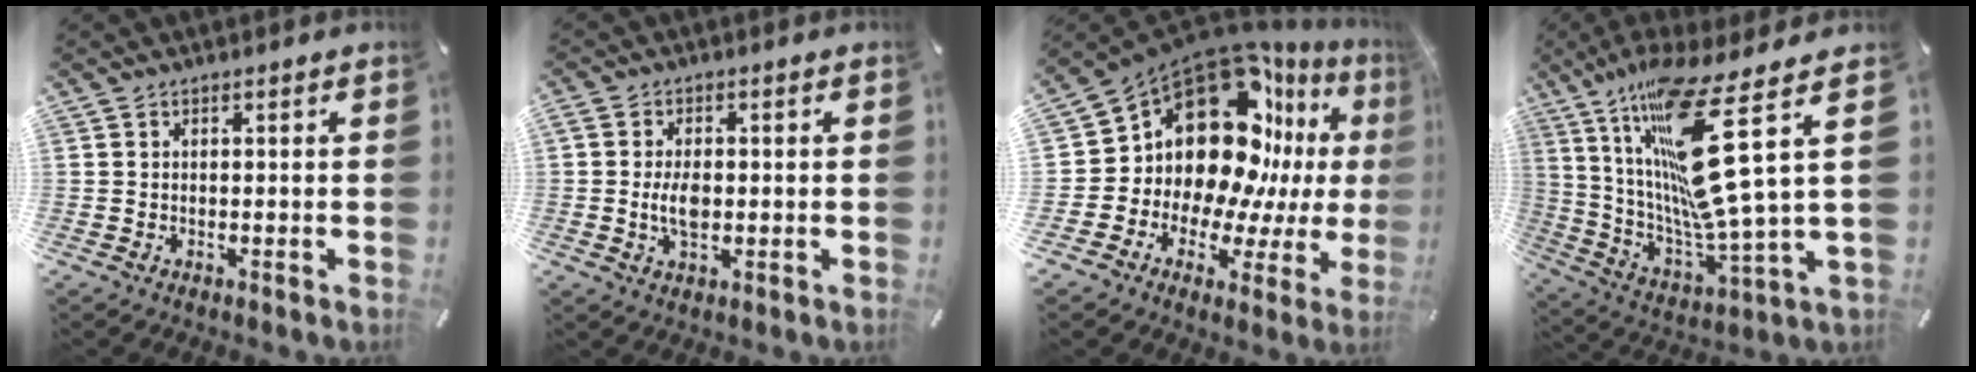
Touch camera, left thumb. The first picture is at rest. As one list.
[{"total": 5.2, "force": [-0.3, 3.0, 4.2], "torque": [-0.091, -0.006, -0.012]}, {"total": 20.5, "force": [8.9, 14.2, 11.9], "torque": [-0.211, -0.105, 0.167]}, {"total": 25.6, "force": [8.6, 6.6, 23.2], "torque": [-0.436, -0.068, 0.141]}]